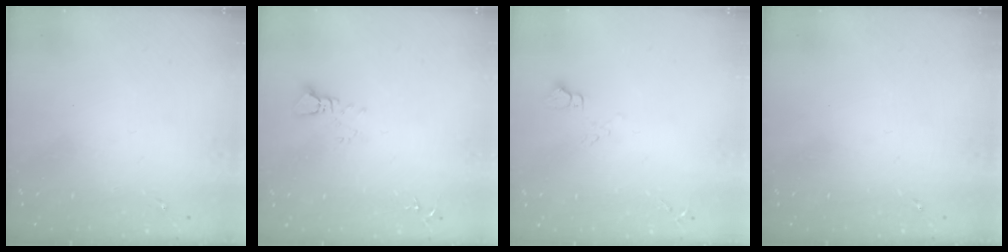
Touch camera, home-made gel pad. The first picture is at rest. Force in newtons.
{"total": 3.4, "press": 3.4, "slide": 0.2}
{"total": 4.6, "press": 4.6, "slide": 0.5}
{"total": 0.0}